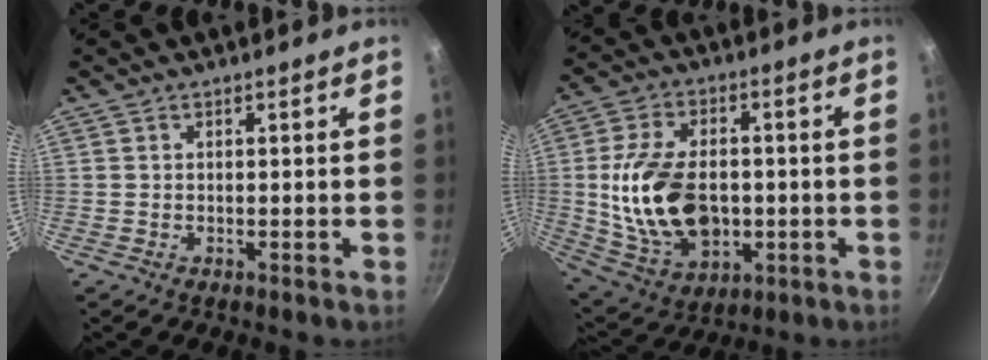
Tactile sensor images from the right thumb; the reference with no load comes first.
{"total": 18.6, "force": [-1.1, 12.1, 14.0], "torque": [-0.250, 0.009, -0.005]}